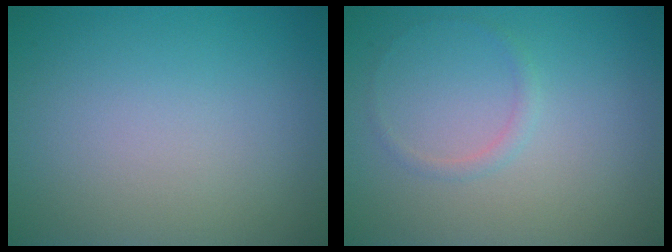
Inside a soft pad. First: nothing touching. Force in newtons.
{"total": 0.8, "press": 0.8, "slide": 0.0}